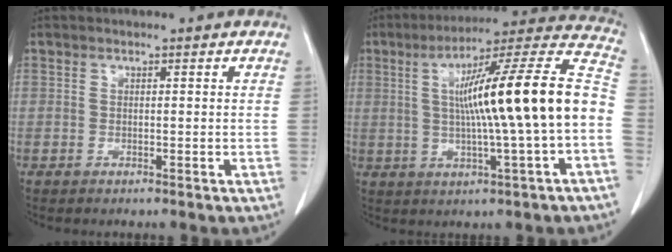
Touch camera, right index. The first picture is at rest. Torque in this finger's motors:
{"motor_torque": [1.48, -0.66, 0.56, 0.21]}